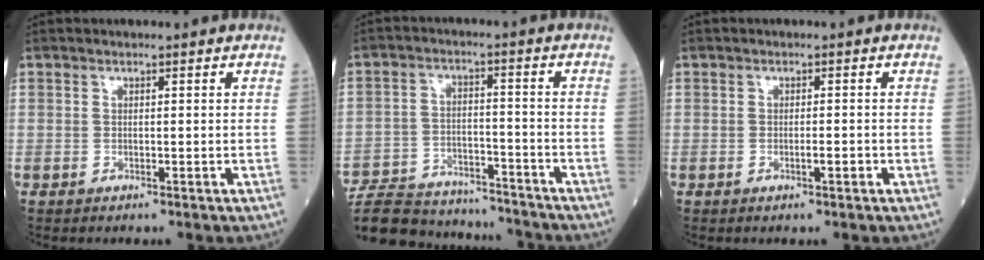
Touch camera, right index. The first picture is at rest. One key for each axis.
{"total": 17.4, "fx": -16.3, "fy": 3.9, "fz": 4.5, "tx": -0.100, "ty": 0.009, "tz": -0.248}
{"total": 1.3, "fx": -0.6, "fy": 0.1, "fz": 1.1, "tx": -0.016, "ty": 0.001, "tz": -0.011}